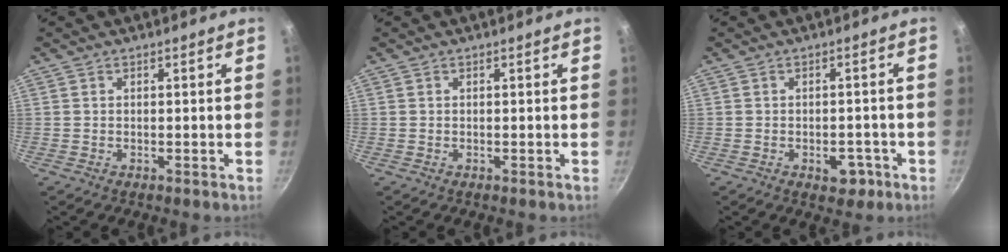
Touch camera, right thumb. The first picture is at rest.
{"total": 0.0}
{"total": 4.6, "force": [-2.1, 2.9, 2.8], "torque": [-0.016, 0.017, -0.020]}